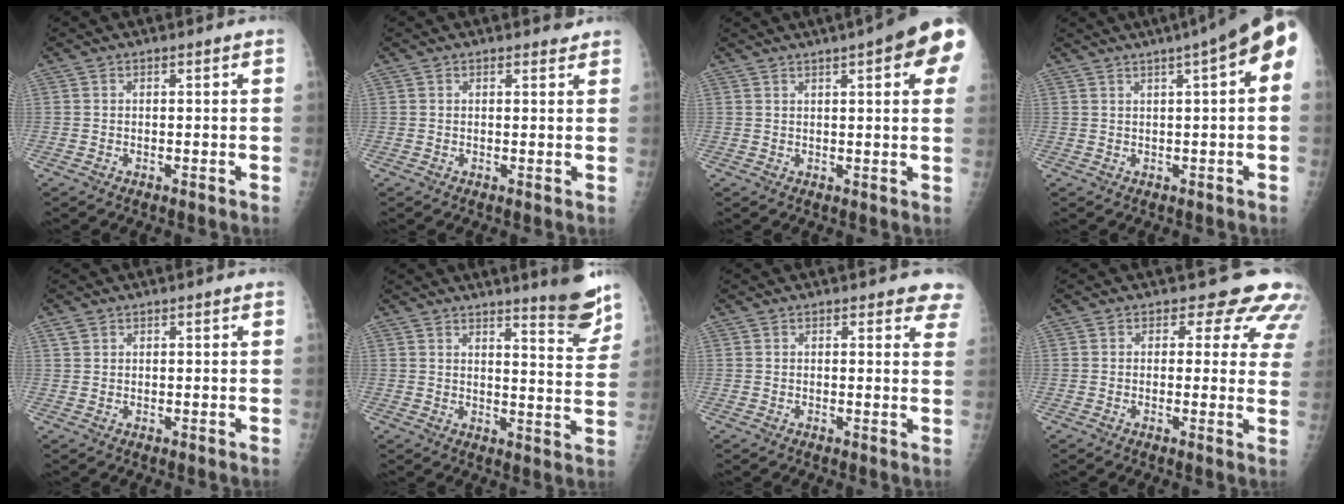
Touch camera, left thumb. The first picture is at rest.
{"total": 0.9, "force": [0.9, 0.3, 0.1], "torque": [0.000, -0.008, 0.009]}
{"total": 12.9, "force": [6.2, 2.9, 11.0], "torque": [-0.122, 0.002, 0.066]}
{"total": 11.2, "force": [4.1, 2.3, 10.2], "torque": [-0.124, 0.027, 0.044]}
{"total": 1.4, "force": [0.9, 0.8, 0.6], "torque": [-0.006, 0.000, 0.019]}
{"total": 8.6, "force": [7.0, 0.9, 4.9], "torque": [-0.047, -0.064, 0.091]}
{"total": 5.0, "force": [4.3, 1.9, 1.9], "torque": [0.016, -0.017, 0.031]}
{"total": 9.1, "force": [7.3, 4.7, 2.7], "torque": [0.023, -0.030, 0.053]}